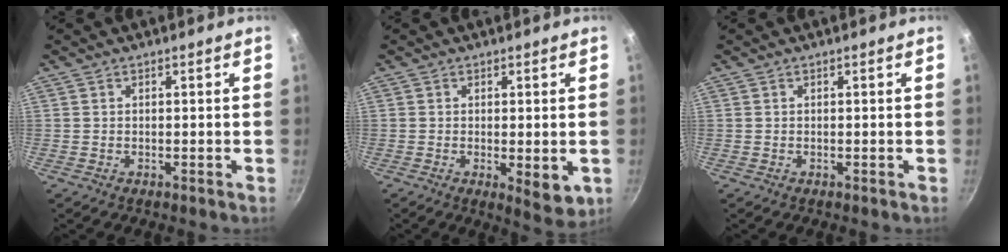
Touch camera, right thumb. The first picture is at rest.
{"total": 6.0, "force": [-1.1, 2.2, 5.5], "torque": [-0.071, -0.012, -0.008]}
{"total": 0.0}